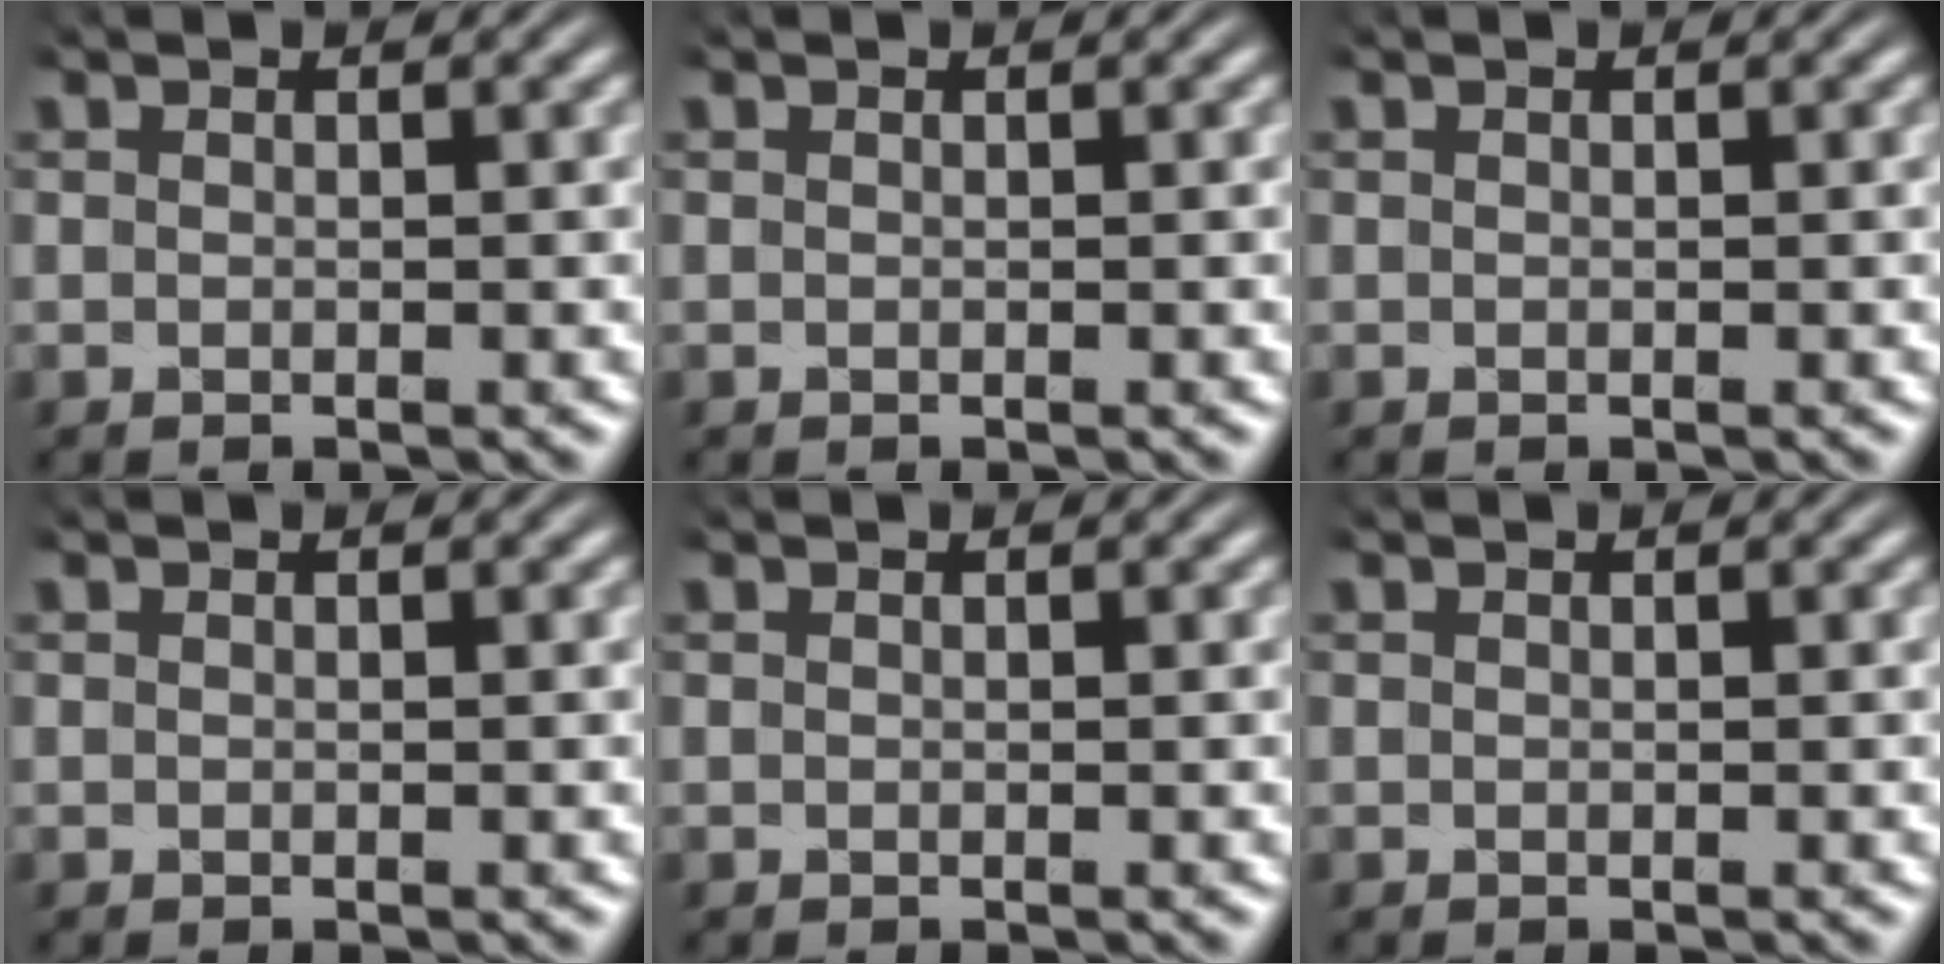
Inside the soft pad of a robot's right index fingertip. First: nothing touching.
{"total": 0.0}
{"total": 0.0}
{"total": 0.0}
{"total": 0.0}
{"total": 0.0}